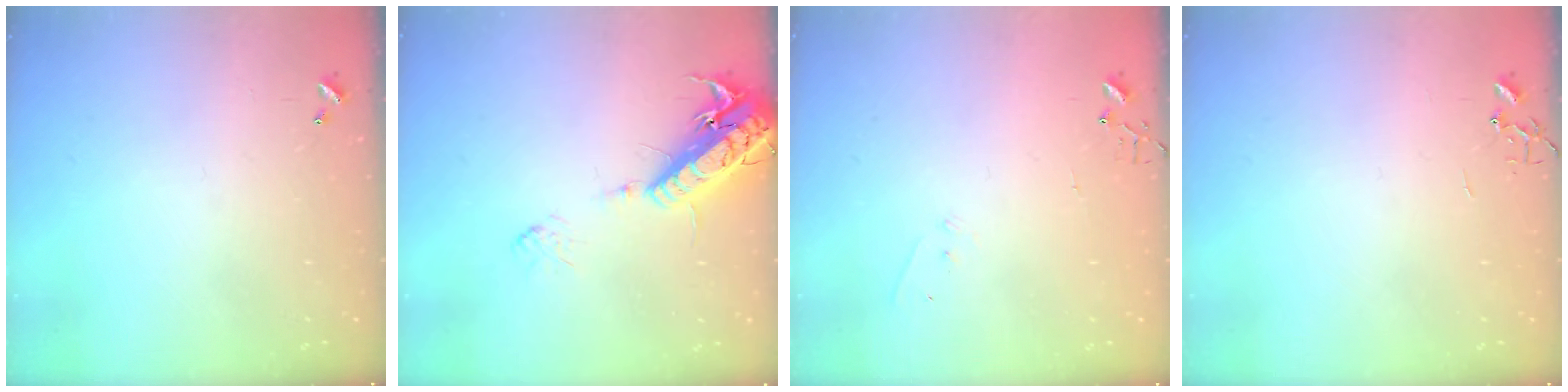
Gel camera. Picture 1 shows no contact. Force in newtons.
{"total": 16.4, "press": 15.9, "slide": 3.8}
{"total": 4.0, "press": 4.0, "slide": 0.2}
{"total": 0.0}